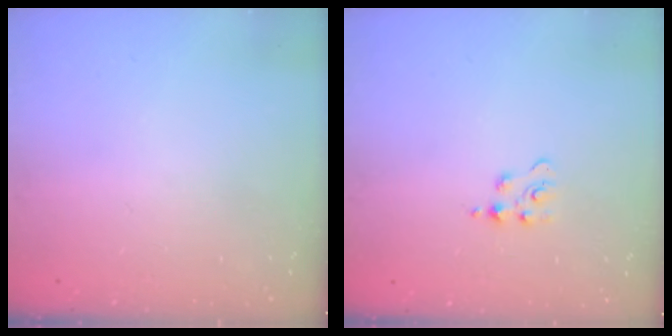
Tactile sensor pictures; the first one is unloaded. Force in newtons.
{"total": 2.8, "press": 2.8, "slide": 0.4}